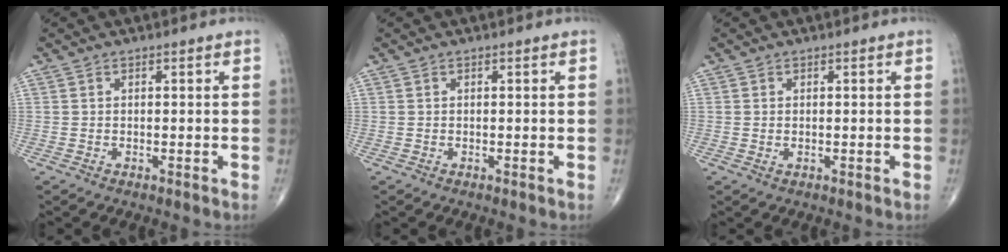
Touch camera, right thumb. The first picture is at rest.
{"total": 0.0}
{"total": 0.6, "force": [-0.1, 0.3, 0.5], "torque": [-0.011, 0.002, 0.002]}